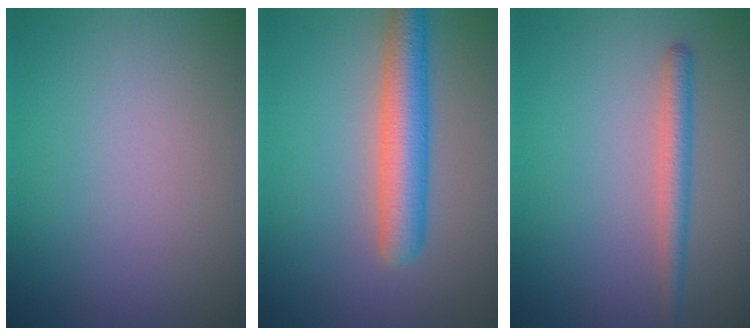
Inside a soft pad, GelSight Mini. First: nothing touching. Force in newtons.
{"total": 5.1, "press": 5.1, "slide": 0.2}
{"total": 2.2, "press": 2.2, "slide": 0.0}